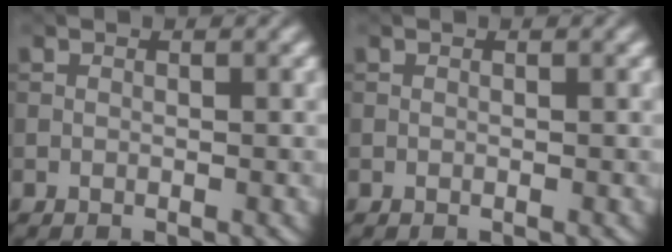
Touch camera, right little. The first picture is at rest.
{"total": 0.0}